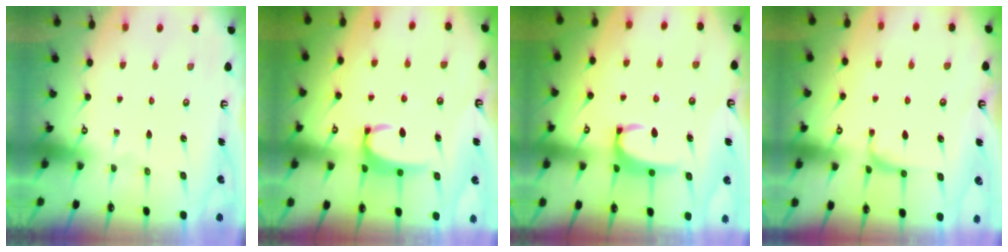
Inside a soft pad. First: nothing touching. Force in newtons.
{"total": 3.1, "press": 3.1, "slide": 0.4}
{"total": 3.1, "press": 3.1, "slide": 0.5}
{"total": 1.2, "press": 0.8, "slide": 0.8}